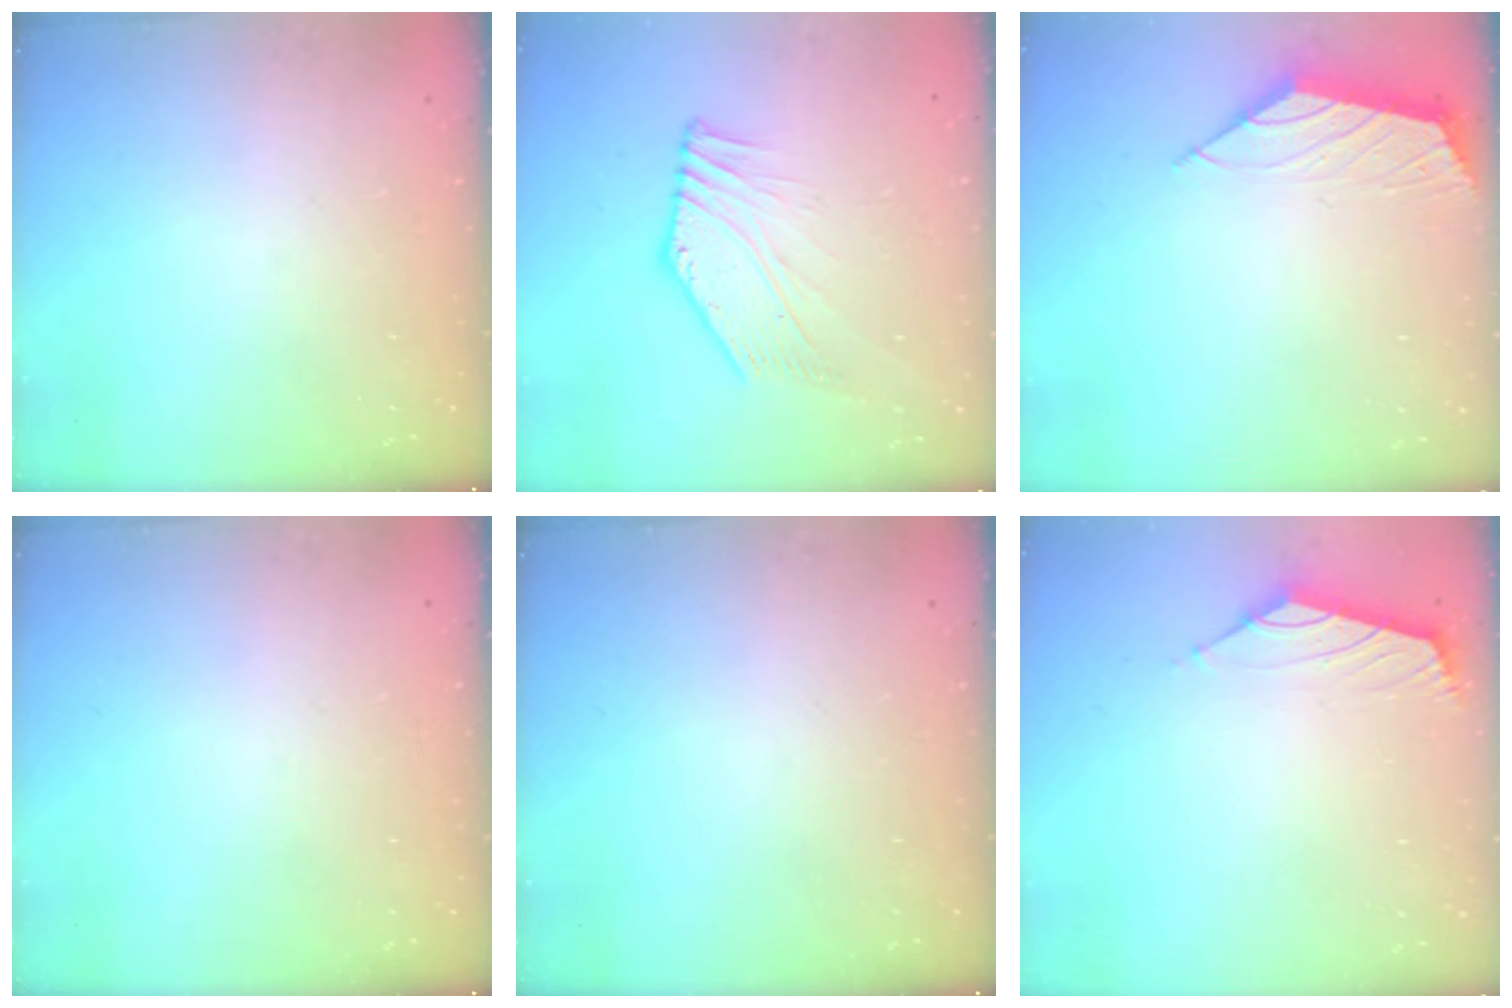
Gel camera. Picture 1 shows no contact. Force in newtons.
{"total": 2.6, "press": 2.5, "slide": 0.9}
{"total": 2.2, "press": 2.1, "slide": 0.5}
{"total": 0.0}
{"total": 0.0}
{"total": 1.8, "press": 1.6, "slide": 0.7}